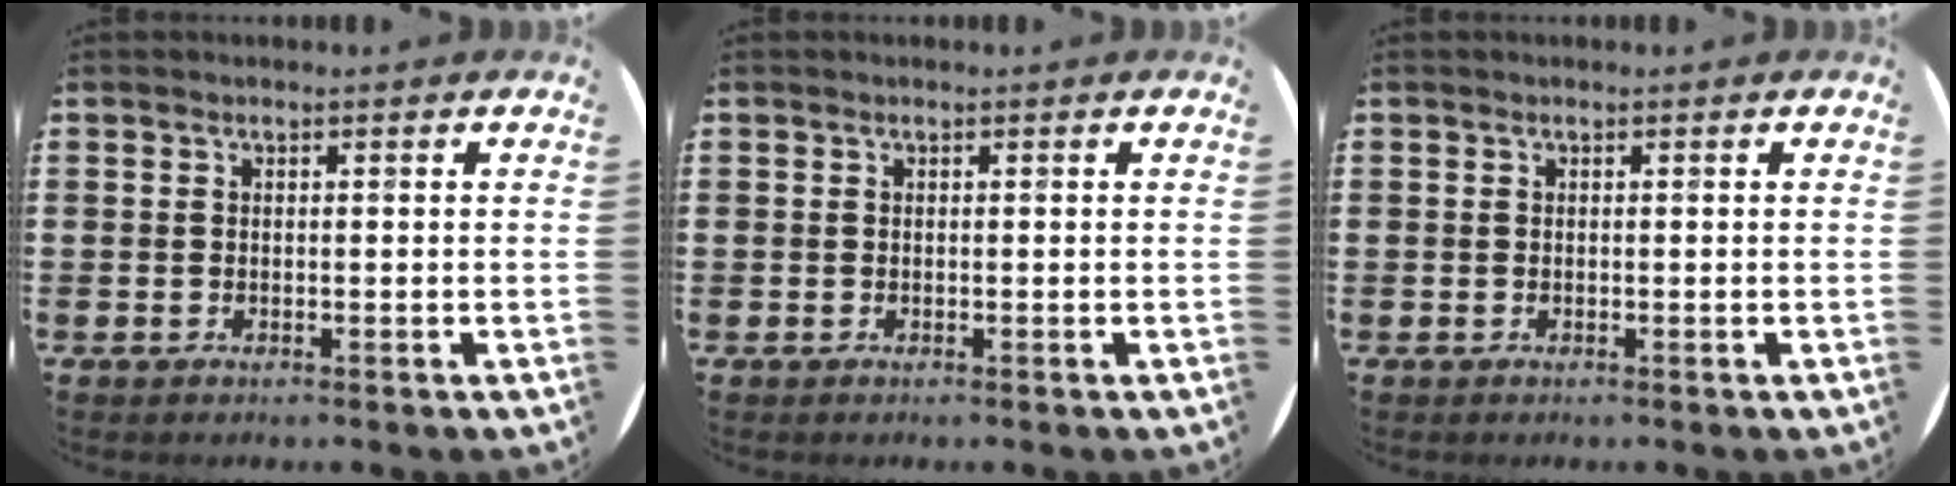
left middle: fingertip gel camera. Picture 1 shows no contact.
{"total": 0.0}
{"total": 0.0}